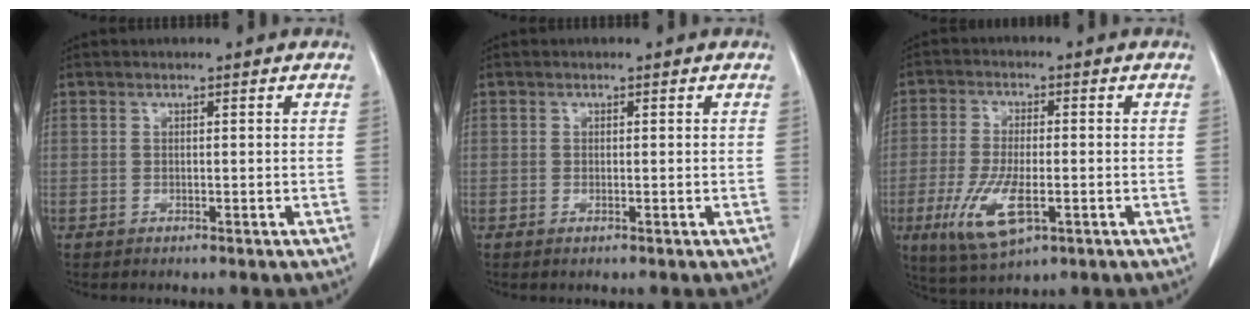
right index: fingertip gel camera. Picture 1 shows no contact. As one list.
[{"total": 0.6, "force": [-0.3, 0.1, 0.5], "torque": [-0.008, -0.001, -0.006]}, {"total": 9.4, "force": [-3.3, 3.4, 8.1], "torque": [-0.169, -0.016, -0.053]}]